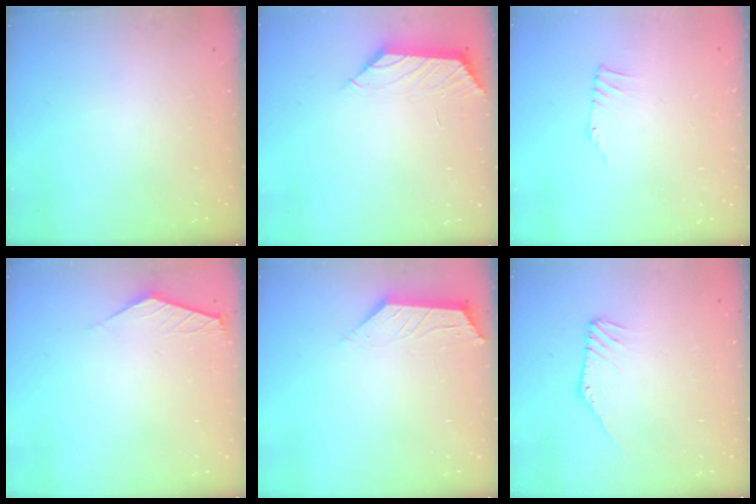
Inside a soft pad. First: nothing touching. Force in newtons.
{"total": 2.9, "press": 2.9, "slide": 0.5}
{"total": 1.3, "press": 1.2, "slide": 0.2}
{"total": 1.5, "press": 1.4, "slide": 0.4}
{"total": 2.1, "press": 2.0, "slide": 0.5}
{"total": 3.6, "press": 3.6, "slide": 0.1}